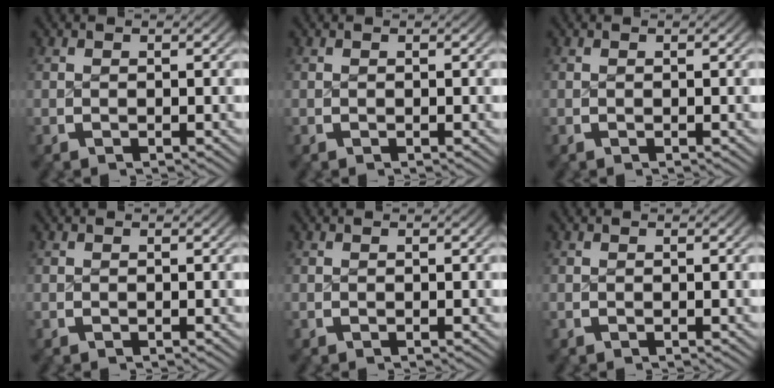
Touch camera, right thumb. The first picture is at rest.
{"total": 0.0}
{"total": 0.0}
{"total": 0.0}
{"total": 0.0}
{"total": 0.0}